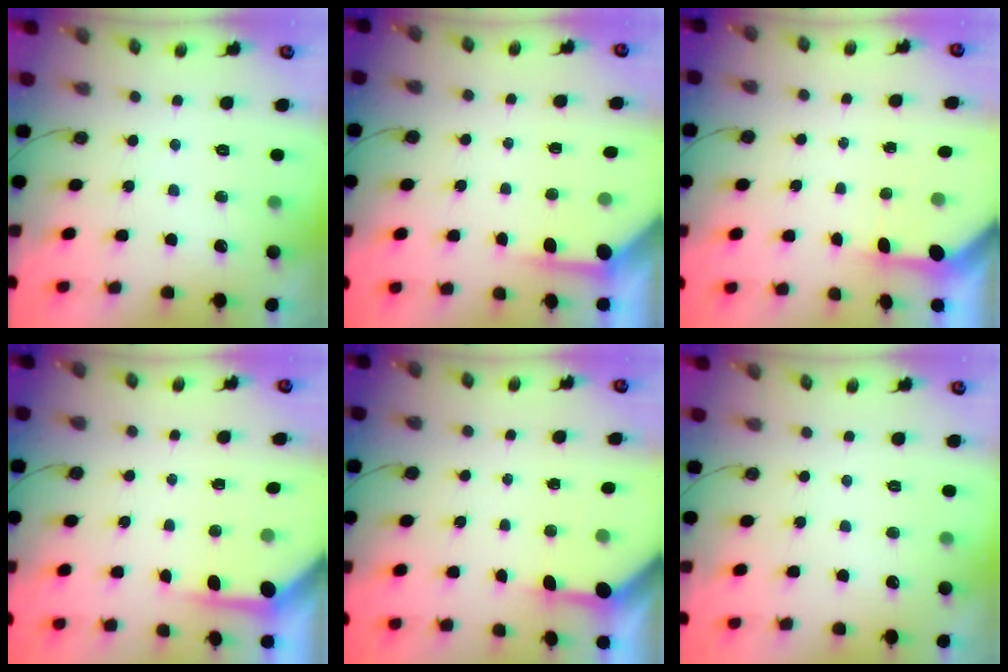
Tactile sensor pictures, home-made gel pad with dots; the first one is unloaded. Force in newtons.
{"total": 3.9, "press": 3.9, "slide": 0.3}
{"total": 2.9, "press": 2.9, "slide": 0.2}
{"total": 4.6, "press": 4.5, "slide": 0.4}
{"total": 3.4, "press": 3.3, "slide": 0.4}
{"total": 0.0}